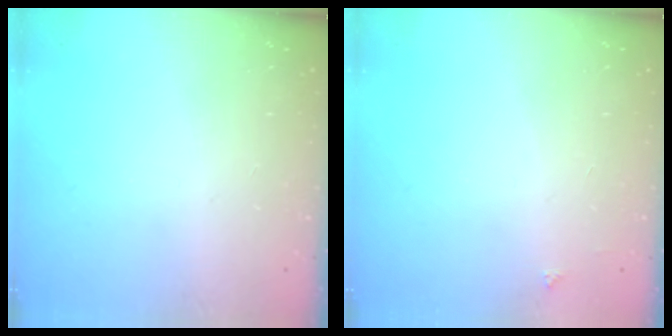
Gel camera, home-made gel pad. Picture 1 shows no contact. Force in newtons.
{"total": 2.1, "press": 2.1, "slide": 0.3}